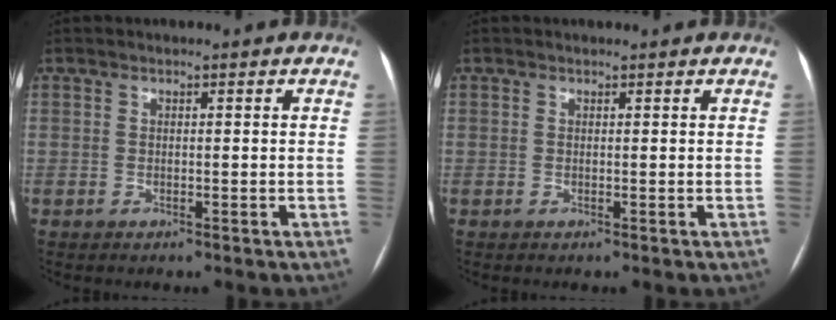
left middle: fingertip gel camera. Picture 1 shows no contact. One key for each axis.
{"total": 0.8, "fx": 0.8, "fy": 0.2, "fz": 0.1, "tx": -0.007, "ty": 0.010, "tz": 0.012}